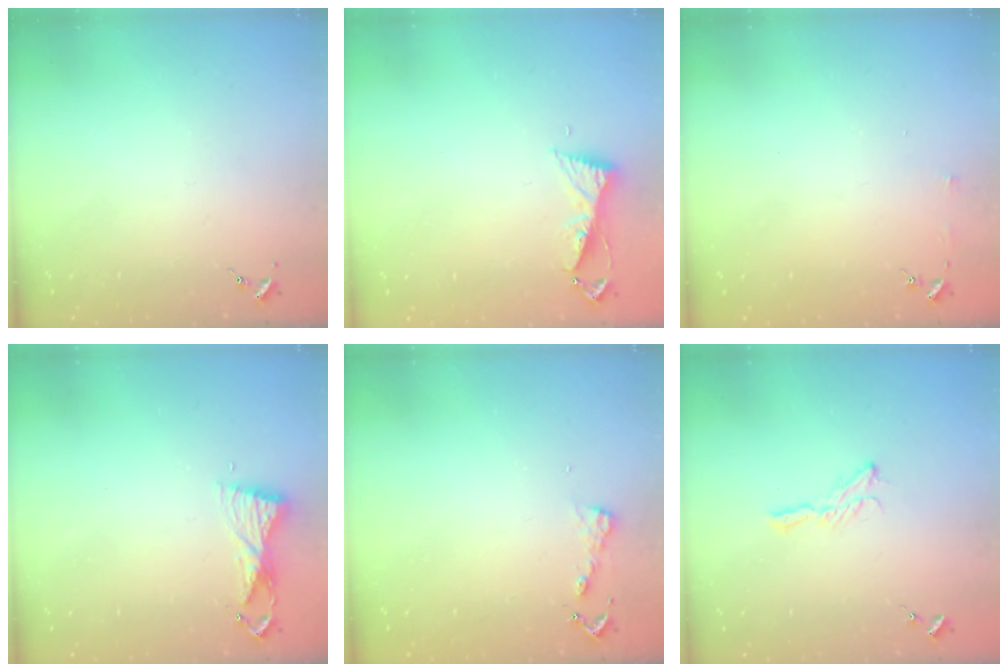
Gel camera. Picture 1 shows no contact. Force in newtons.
{"total": 6.0, "press": 5.9, "slide": 0.7}
{"total": 3.0, "press": 3.0, "slide": 0.3}
{"total": 6.2, "press": 6.1, "slide": 0.6}
{"total": 4.6, "press": 4.6, "slide": 0.4}
{"total": 6.3, "press": 6.3, "slide": 0.3}